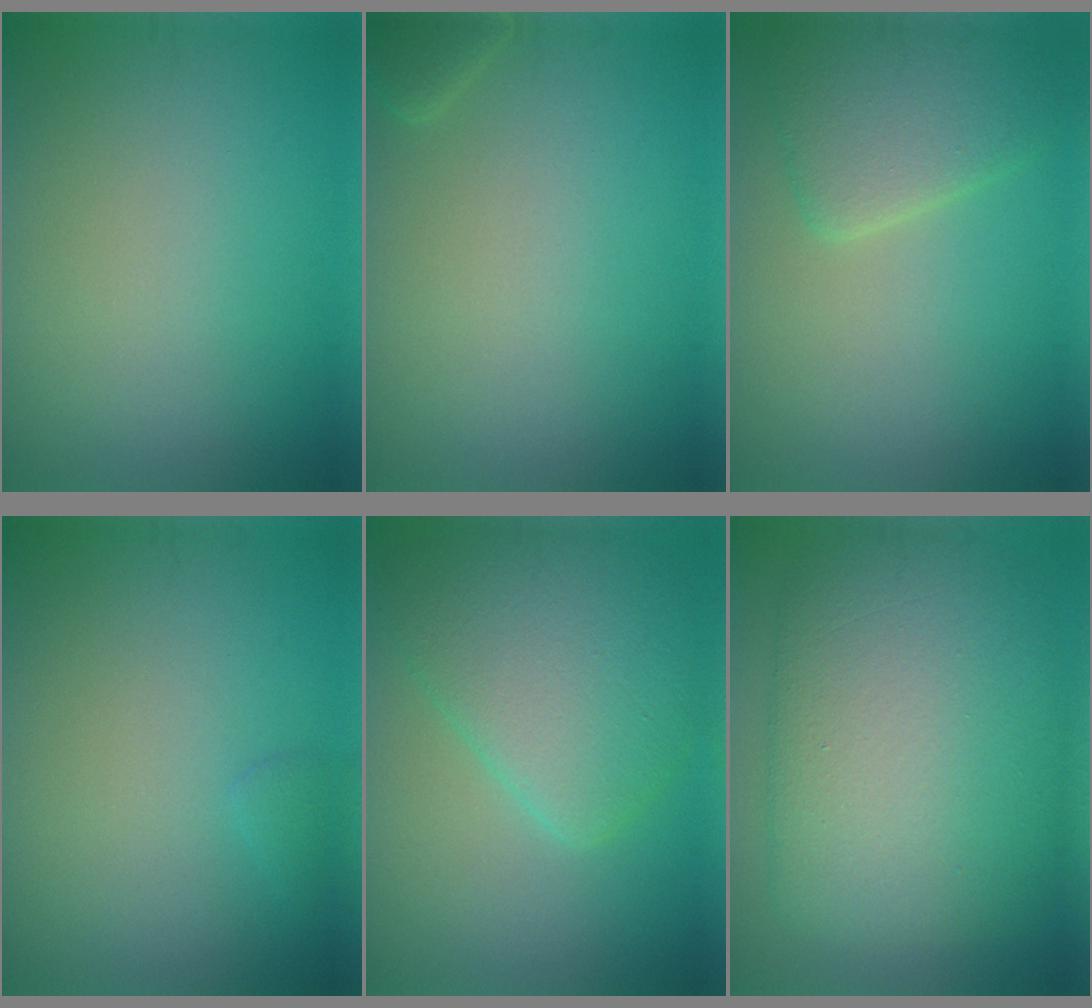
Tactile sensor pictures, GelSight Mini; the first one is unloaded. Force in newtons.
{"total": 1.2, "press": 1.2, "slide": 0.2}
{"total": 4.2, "press": 4.2, "slide": 0.1}
{"total": 0.6, "press": 0.6, "slide": 0.0}
{"total": 6.9, "press": 6.9, "slide": 0.2}
{"total": 13.0, "press": 13.0, "slide": 0.3}